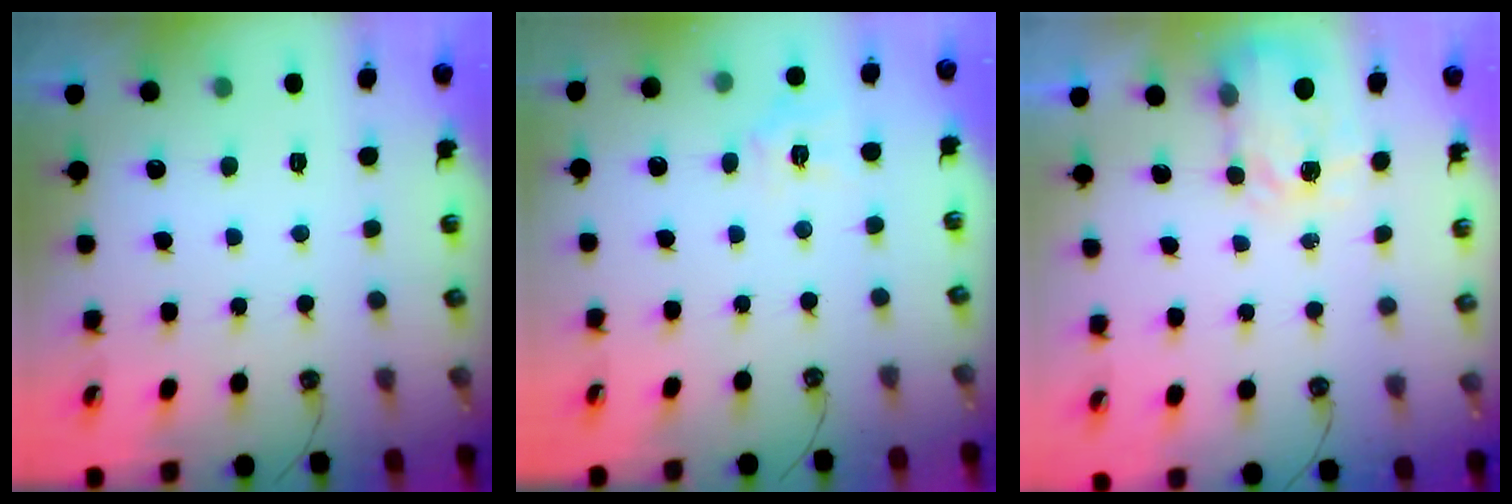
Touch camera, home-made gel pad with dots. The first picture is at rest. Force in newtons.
{"total": 5.3, "press": 5.3, "slide": 0.4}
{"total": 3.6, "press": 3.6, "slide": 0.5}